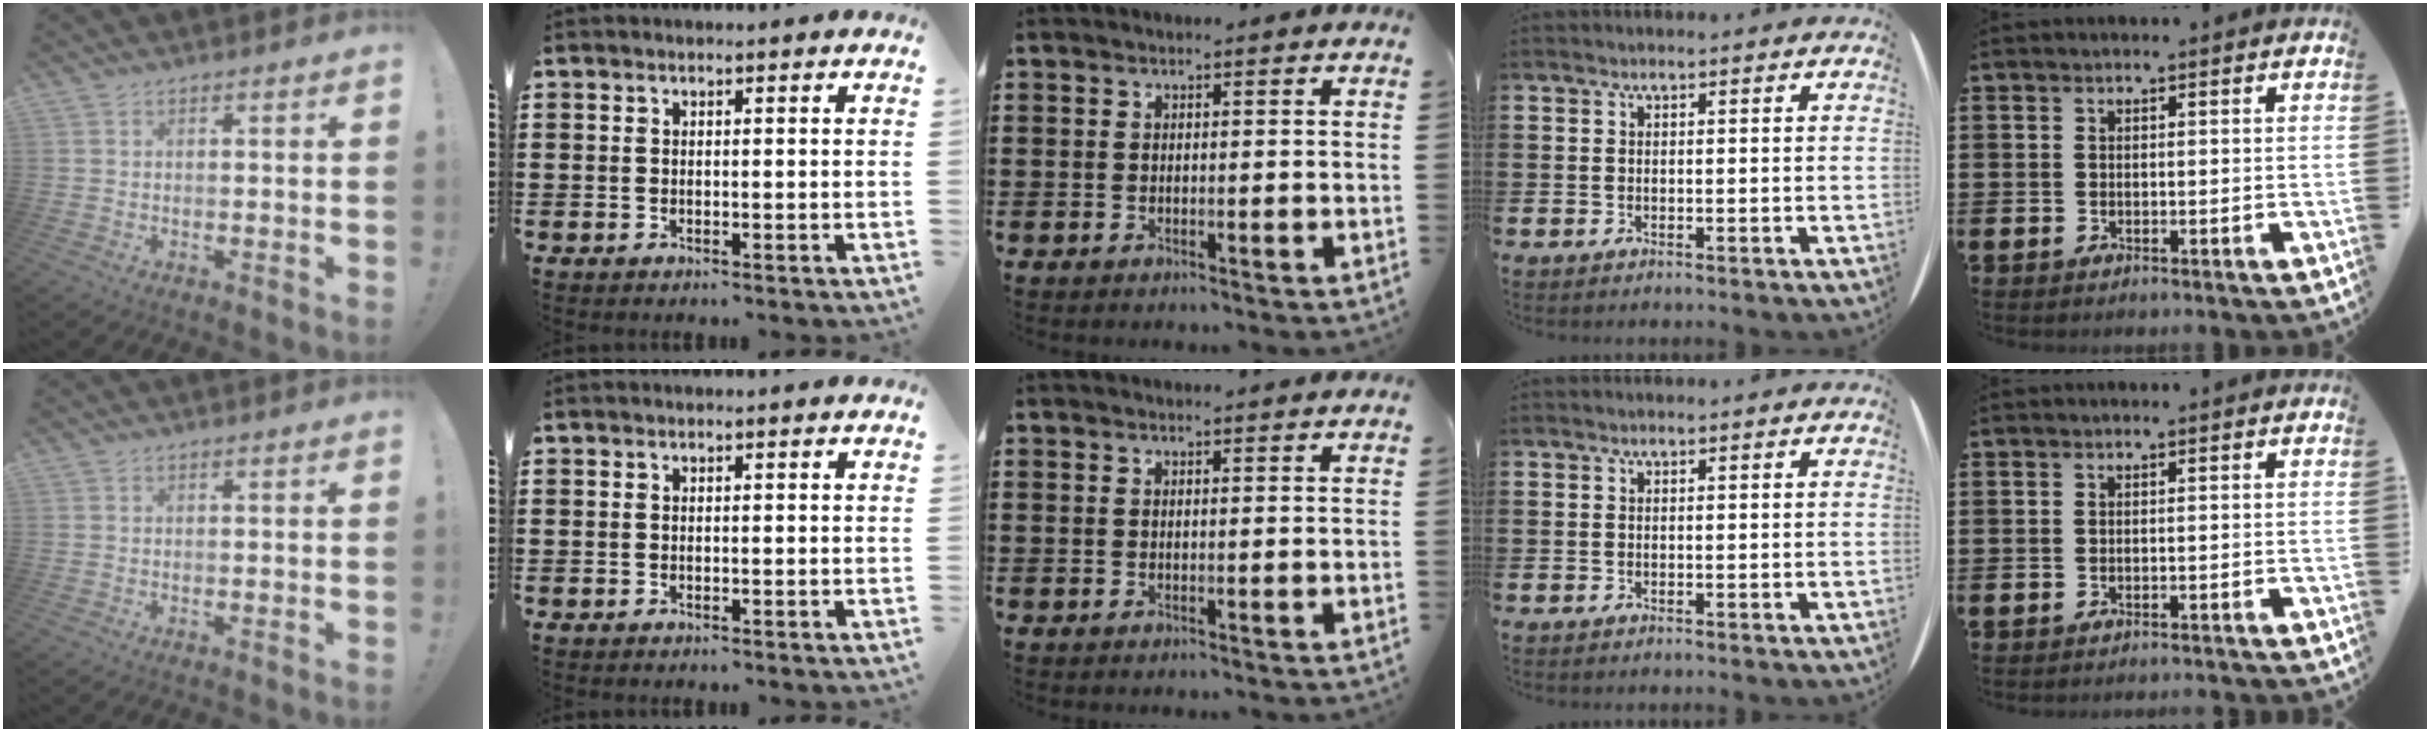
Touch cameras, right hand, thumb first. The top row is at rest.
{"middle": {"total": 0.7, "force": [0.7, 0.0, 0.1], "torque": [0.005, -0.005, 0.012]}}